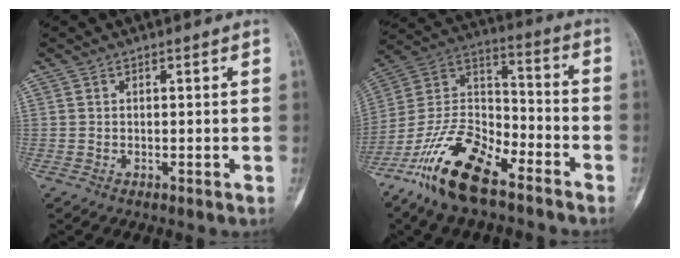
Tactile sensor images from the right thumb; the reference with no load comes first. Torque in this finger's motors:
{"motor_torque": [0.48, 0.27, 1.48, -1.29, 0.09]}